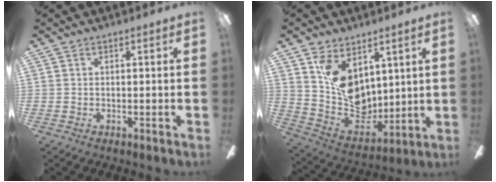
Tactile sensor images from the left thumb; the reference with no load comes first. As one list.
[{"total": 14.1, "force": [6.3, 10.1, 7.5], "torque": [-0.146, -0.030, 0.131]}]